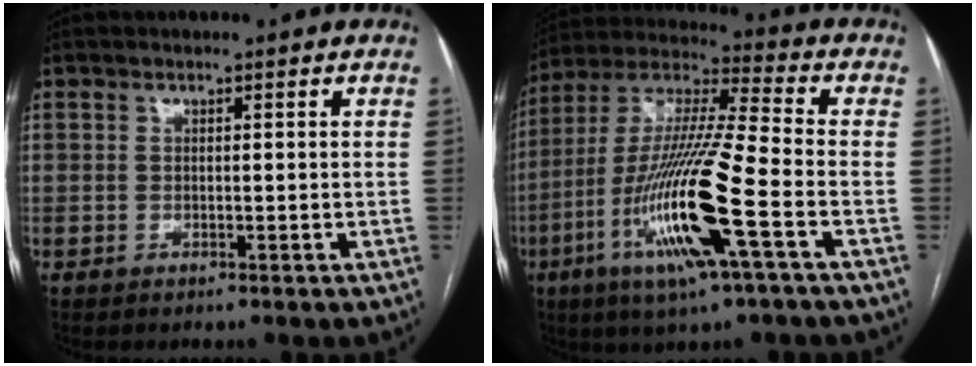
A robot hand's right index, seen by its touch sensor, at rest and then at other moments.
{"total": 19.0, "force": [-6.9, 0.7, 17.7], "torque": [-0.372, -0.021, -0.131]}